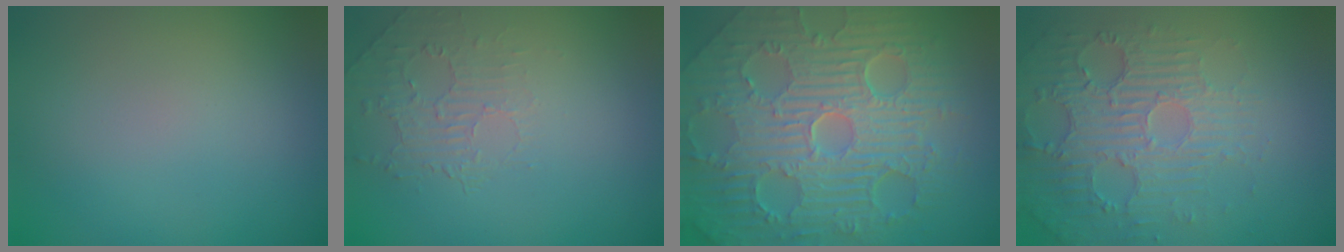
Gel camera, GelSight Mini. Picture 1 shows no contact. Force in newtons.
{"total": 2.0, "press": 0.6, "slide": 1.9}
{"total": 11.2, "press": 7.2, "slide": 8.6}
{"total": 4.5, "press": 3.7, "slide": 2.6}